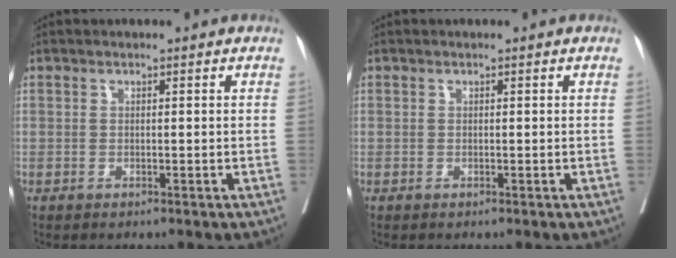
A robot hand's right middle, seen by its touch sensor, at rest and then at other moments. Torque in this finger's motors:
{"motor_torque": [0.00, 0.00, 0.00, -0.02]}